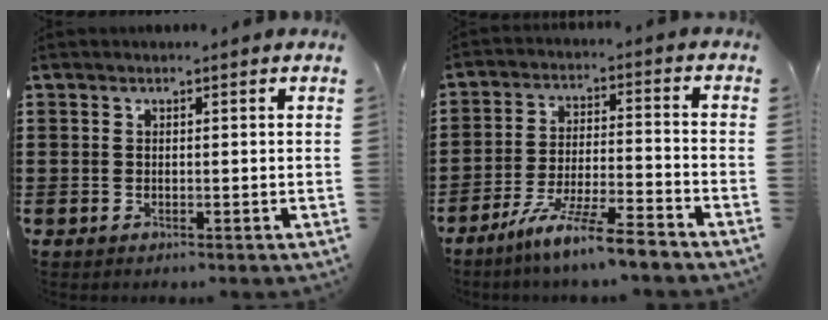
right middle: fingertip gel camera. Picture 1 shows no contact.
{"total": 8.5, "force": [-7.3, -0.4, 4.4], "torque": [-0.093, -0.008, -0.143]}